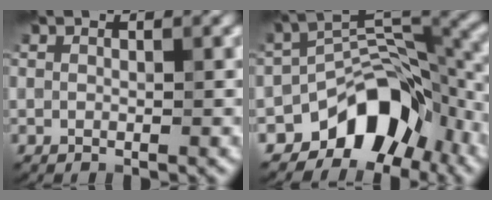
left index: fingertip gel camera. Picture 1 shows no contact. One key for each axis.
{"total": 9.3, "fx": -5.4, "fy": 5.4, "fz": 5.4, "tx": -0.063, "ty": 0.008, "tz": -0.098}